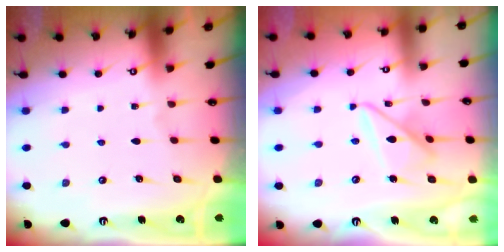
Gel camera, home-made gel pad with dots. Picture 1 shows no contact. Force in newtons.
{"total": 12.2, "press": 12.1, "slide": 1.0}